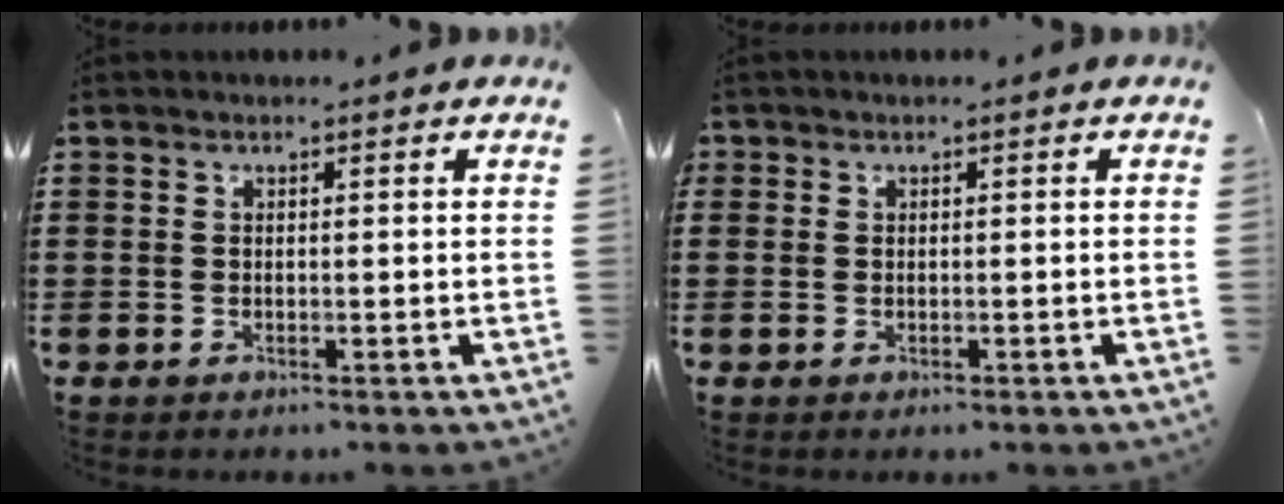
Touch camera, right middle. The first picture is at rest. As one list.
[{"total": 0.8, "force": [0.2, 0.8, 0.1], "torque": [-0.003, 0.004, 0.003]}]